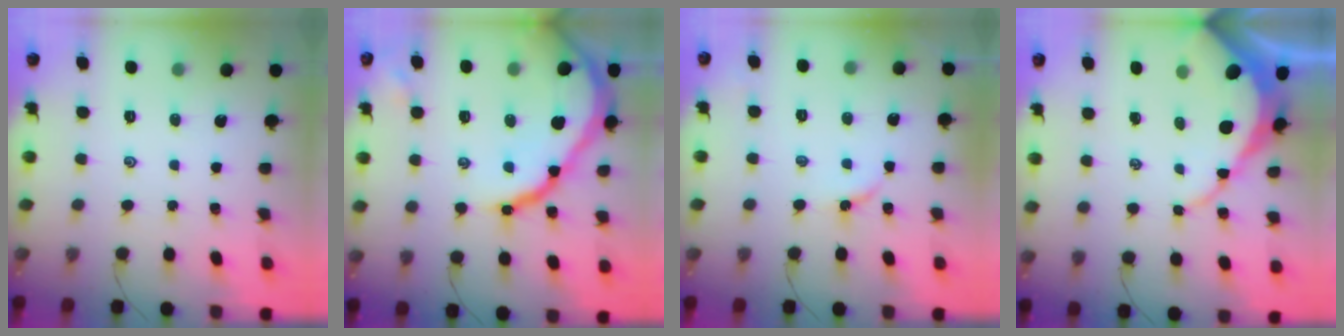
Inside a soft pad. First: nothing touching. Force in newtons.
{"total": 25.4, "press": 25.3, "slide": 2.5}
{"total": 3.0, "press": 2.9, "slide": 0.5}
{"total": 10.4, "press": 10.3, "slide": 0.9}